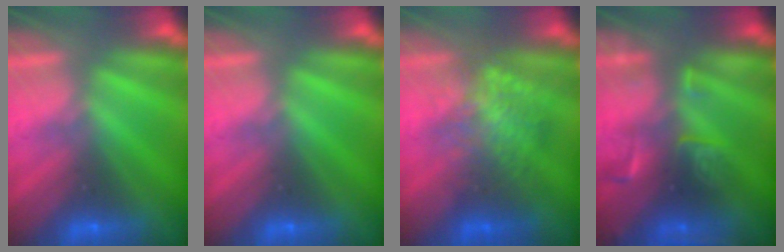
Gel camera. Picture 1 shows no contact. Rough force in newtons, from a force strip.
{"total": 0.0}
{"total": 2.3}
{"total": 2.7}